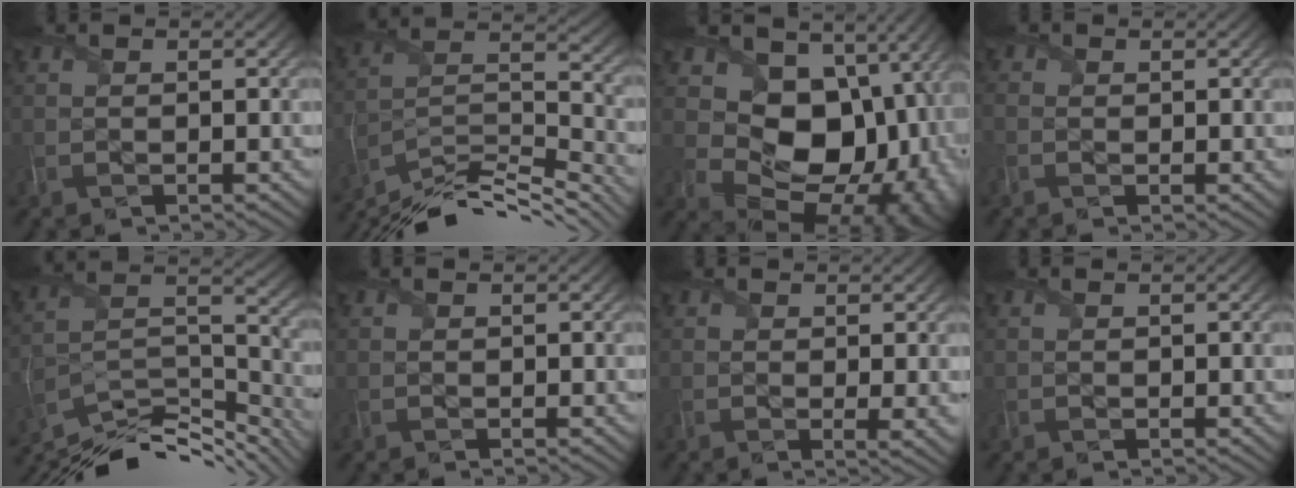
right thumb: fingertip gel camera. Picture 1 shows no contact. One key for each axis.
{"total": 14.1, "fx": -12.6, "fy": 2.8, "fz": 5.8, "tx": -0.115, "ty": 0.006, "tz": -0.219}
{"total": 16.7, "fx": 3.3, "fy": 12.9, "fz": 10.2, "tx": -0.149, "ty": -0.022, "tz": 0.081}
{"total": 1.4, "fx": -0.4, "fy": 1.3, "fz": 0.3, "tx": -0.008, "ty": -0.002, "tz": -0.009}
{"total": 12.8, "fx": -11.2, "fy": 3.1, "fz": 5.6, "tx": -0.105, "ty": 0.002, "tz": -0.187}
{"total": 0.0}
{"total": 2.6, "fx": 0.4, "fy": 0.8, "fz": 2.4, "tx": -0.039, "ty": -0.008, "tz": 0.005}
{"total": 0.0}